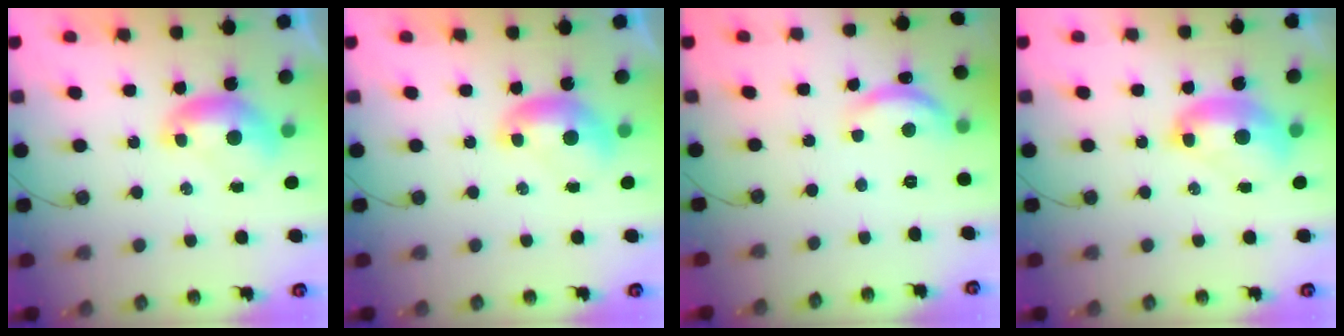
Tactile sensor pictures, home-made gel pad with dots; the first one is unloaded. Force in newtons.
{"total": 0.0}
{"total": 4.9, "press": 4.8, "slide": 0.5}
{"total": 3.2, "press": 3.2, "slide": 0.2}